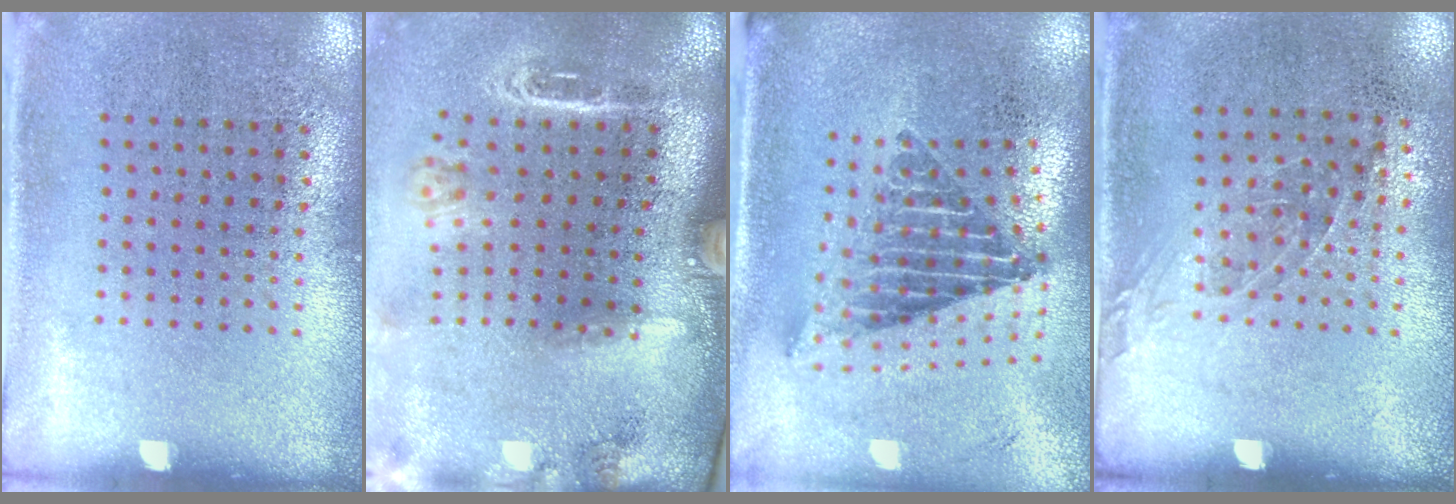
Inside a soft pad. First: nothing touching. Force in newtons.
{"total": 3.1, "press": 2.1, "slide": 2.3}
{"total": 2.4, "press": 1.7, "slide": 1.7}
{"total": 1.0, "press": 0.7, "slide": 0.6}